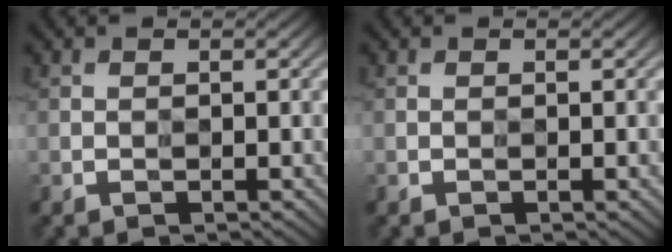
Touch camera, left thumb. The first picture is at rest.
{"total": 0.7, "force": [-0.3, 0.1, 0.6], "torque": [-0.010, 0.000, -0.005]}